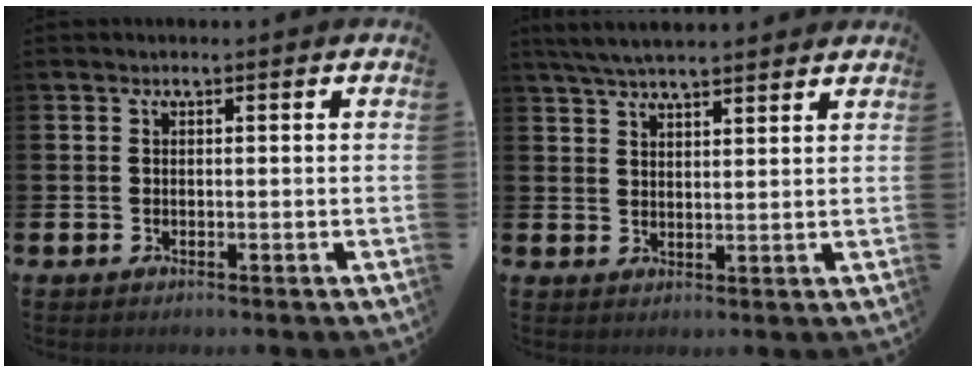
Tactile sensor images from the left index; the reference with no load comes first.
{"total": 5.2, "force": [4.9, 0.6, 1.6], "torque": [-0.046, -0.010, 0.092]}